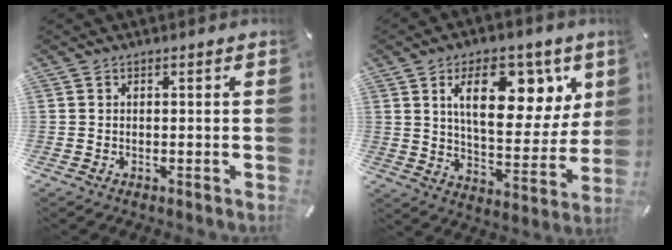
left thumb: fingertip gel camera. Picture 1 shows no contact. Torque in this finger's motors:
{"motor_torque": [1.57, 1.50, 2.16, -0.61, 0.52]}